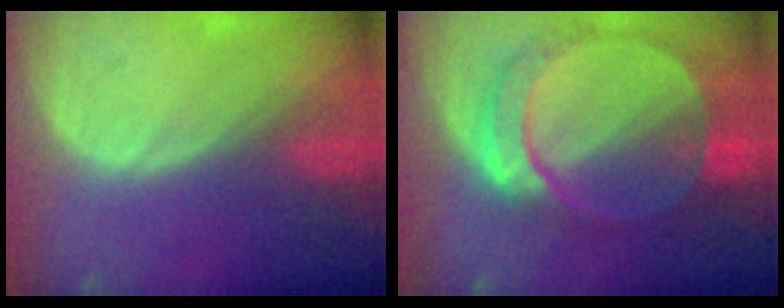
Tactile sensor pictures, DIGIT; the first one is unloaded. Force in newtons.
{"total": 9.8, "press": 8.3, "slide": 5.1}